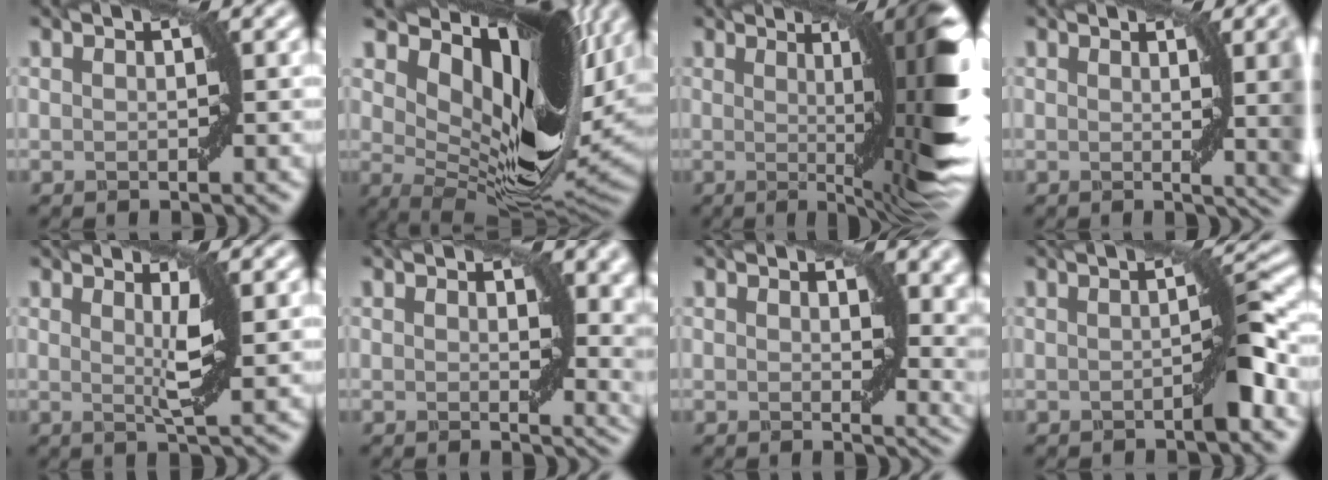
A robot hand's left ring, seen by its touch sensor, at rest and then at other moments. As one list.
[{"total": 15.3, "force": [7.0, 6.5, 12.0], "torque": [-0.197, 0.006, 0.124]}, {"total": 12.4, "force": [1.0, 2.3, 12.1], "torque": [-0.122, -0.002, 0.023]}, {"total": 9.0, "force": [1.0, 3.0, 8.5], "torque": [-0.053, 0.010, 0.010]}, {"total": 2.6, "force": [0.8, 0.4, 2.5], "torque": [-0.039, -0.009, 0.013]}, {"total": 4.7, "force": [1.8, 2.4, 3.6], "torque": [-0.038, -0.013, 0.034]}, {"total": 4.7, "force": [1.8, 2.5, 3.5], "torque": [-0.039, -0.012, 0.032]}, {"total": 2.6, "force": [-0.8, 0.1, 2.5], "torque": [-0.034, 0.009, -0.014]}]